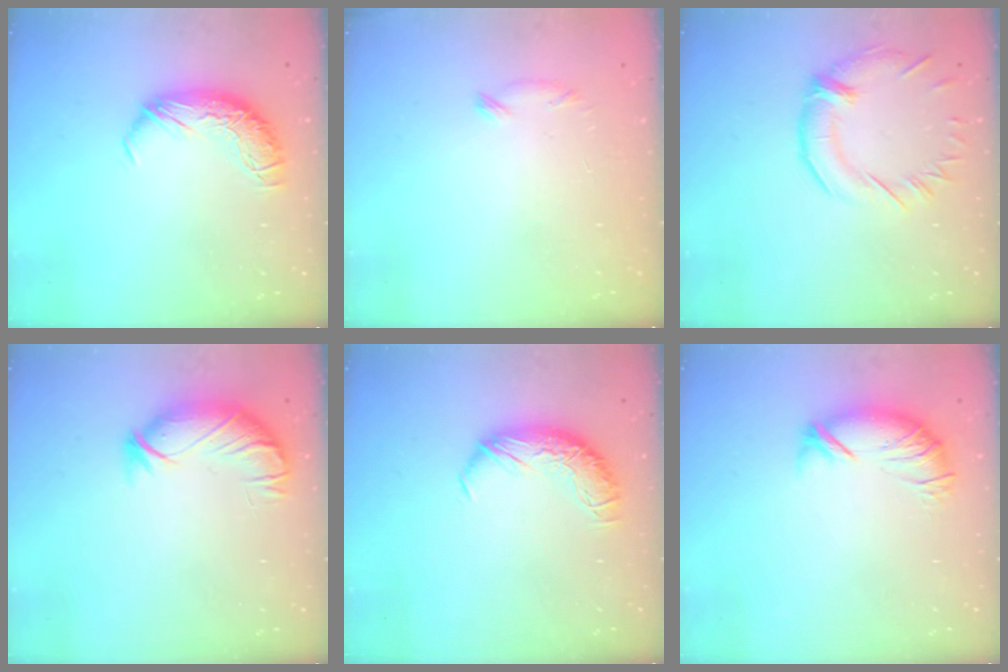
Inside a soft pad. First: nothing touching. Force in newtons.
{"total": 7.0, "press": 7.0, "slide": 0.6}
{"total": 0.8, "press": 0.4, "slide": 0.7}
{"total": 3.7, "press": 3.1, "slide": 2.0}
{"total": 0.0}
{"total": 3.7, "press": 3.2, "slide": 1.8}